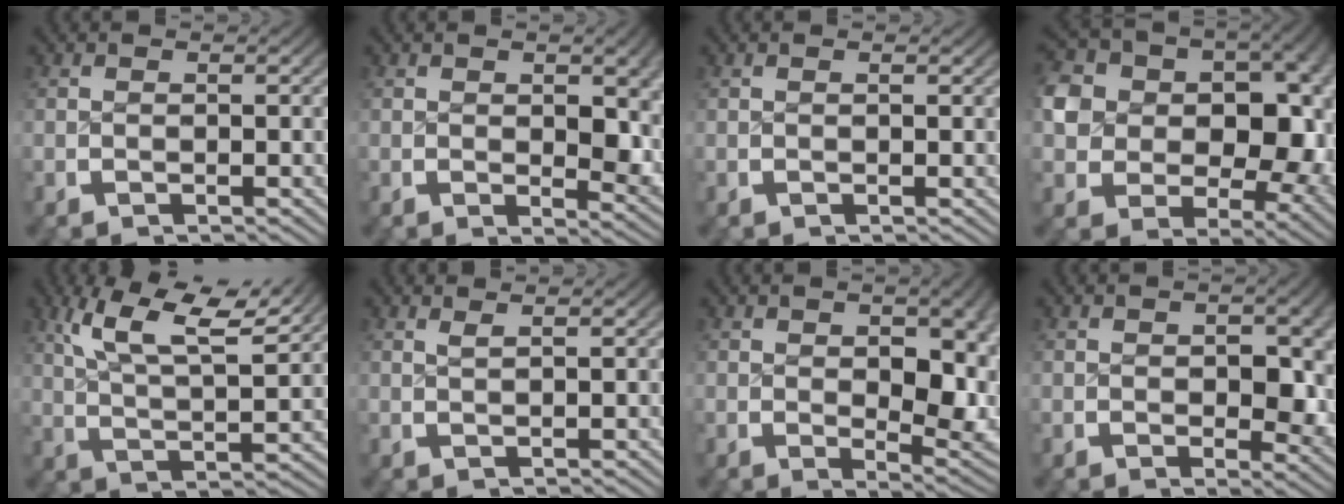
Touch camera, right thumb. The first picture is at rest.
{"total": 3.6, "force": [0.6, 1.8, 3.1], "torque": [-0.032, -0.016, 0.014]}
{"total": 0.0}
{"total": 17.0, "force": [2.0, 12.8, 11.1], "torque": [-0.198, -0.033, 0.037]}
{"total": 8.4, "force": [4.5, 3.6, 6.1], "torque": [-0.114, 0.002, 0.075]}
{"total": 0.9, "force": [0.8, -0.1, 0.4], "torque": [-0.007, -0.001, 0.018]}
{"total": 5.7, "force": [0.2, 2.9, 4.9], "torque": [-0.068, -0.029, 0.017]}
{"total": 4.7, "force": [0.0, 2.8, 3.7], "torque": [-0.045, -0.029, 0.009]}